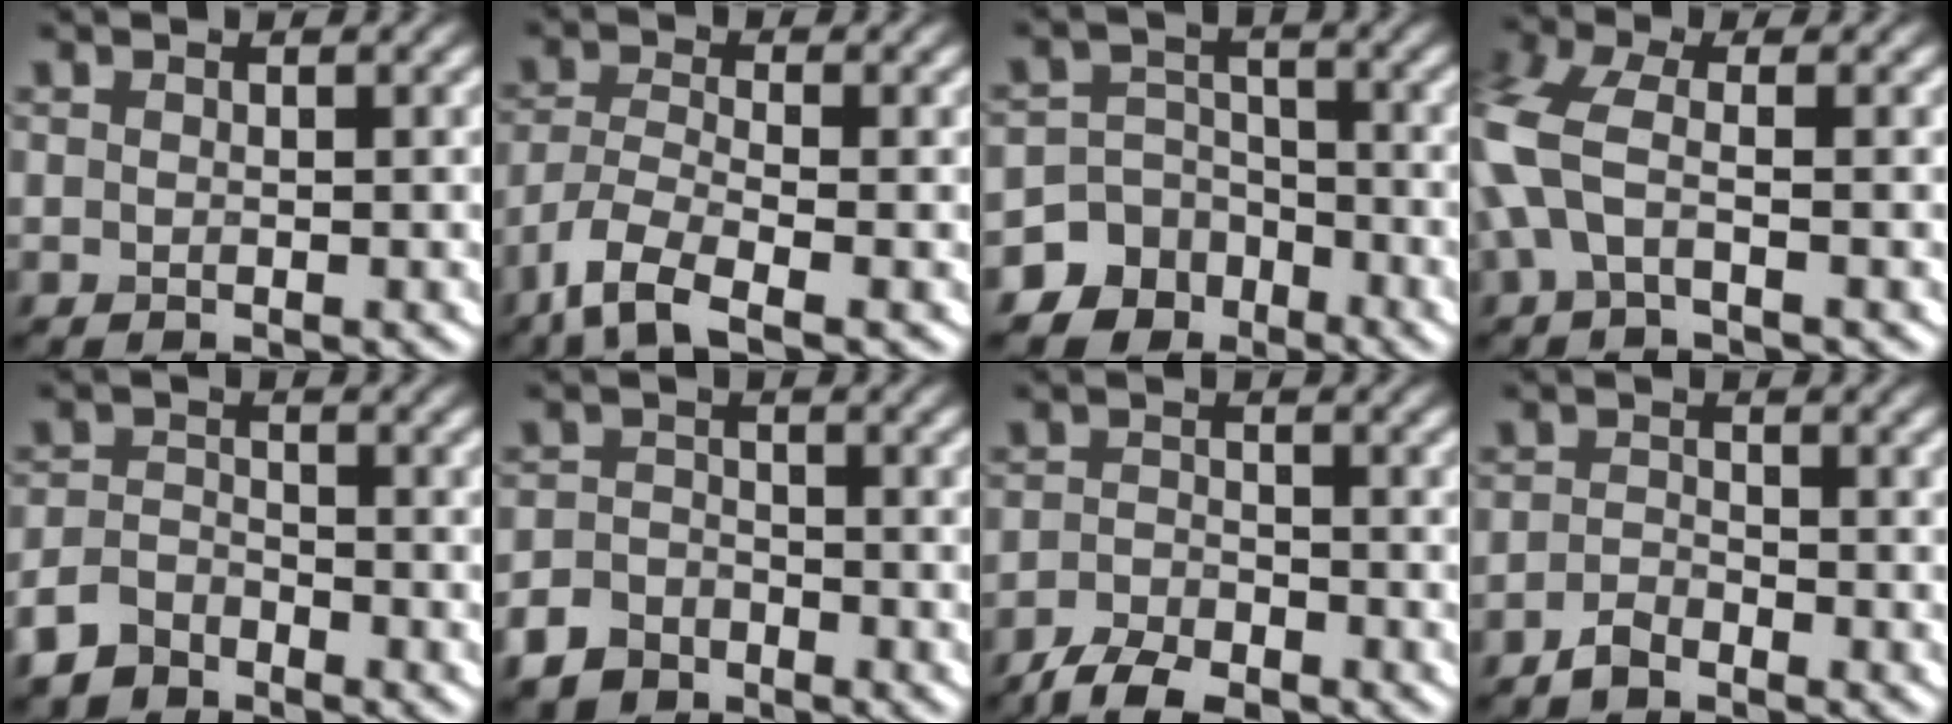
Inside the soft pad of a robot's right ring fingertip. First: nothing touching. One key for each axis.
{"total": 5.2, "fx": -3.3, "fy": 1.5, "fz": 3.6, "tx": -0.079, "ty": -0.008, "tz": -0.075}
{"total": 8.2, "fx": -5.3, "fy": 6.3, "fz": 0.6, "tx": 0.007, "ty": -0.018, "tz": -0.113}
{"total": 5.1, "fx": -0.7, "fy": 2.3, "fz": 4.5, "tx": -0.123, "ty": 0.008, "tz": -0.026}
{"total": 3.4, "fx": -2.8, "fy": 1.5, "fz": 1.0, "tx": -0.020, "ty": -0.002, "tz": -0.068}
{"total": 3.7, "fx": -2.7, "fy": 2.3, "fz": 1.0, "tx": -0.021, "ty": -0.001, "tz": -0.058}
{"total": 4.3, "fx": -3.6, "fy": 1.5, "fz": 2.0, "tx": -0.034, "ty": -0.005, "tz": -0.073}
{"total": 1.6, "fx": -1.4, "fy": 0.6, "fz": 0.5, "tx": -0.009, "ty": 0.005, "tz": -0.030}